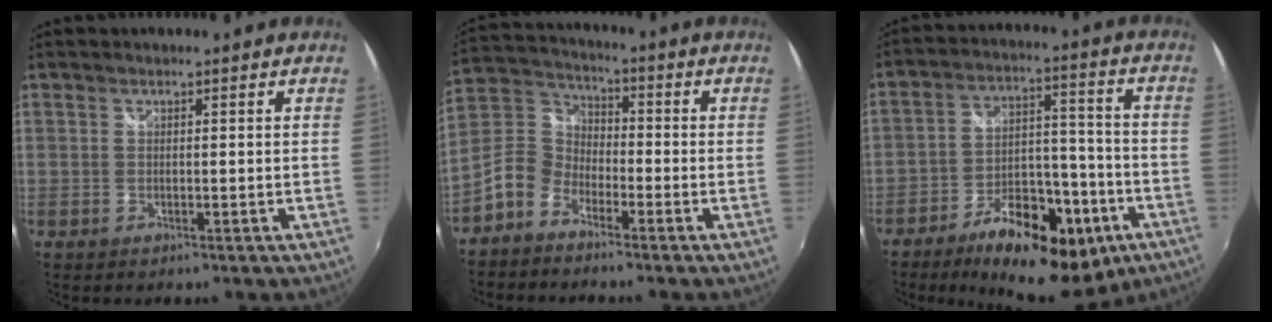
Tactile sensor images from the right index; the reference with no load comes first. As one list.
[{"total": 8.6, "force": [-5.3, 5.8, 3.5], "torque": [-0.086, 0.025, -0.120]}, {"total": 20.5, "force": [-12.1, 9.6, 13.5], "torque": [-0.213, 0.012, -0.167]}]